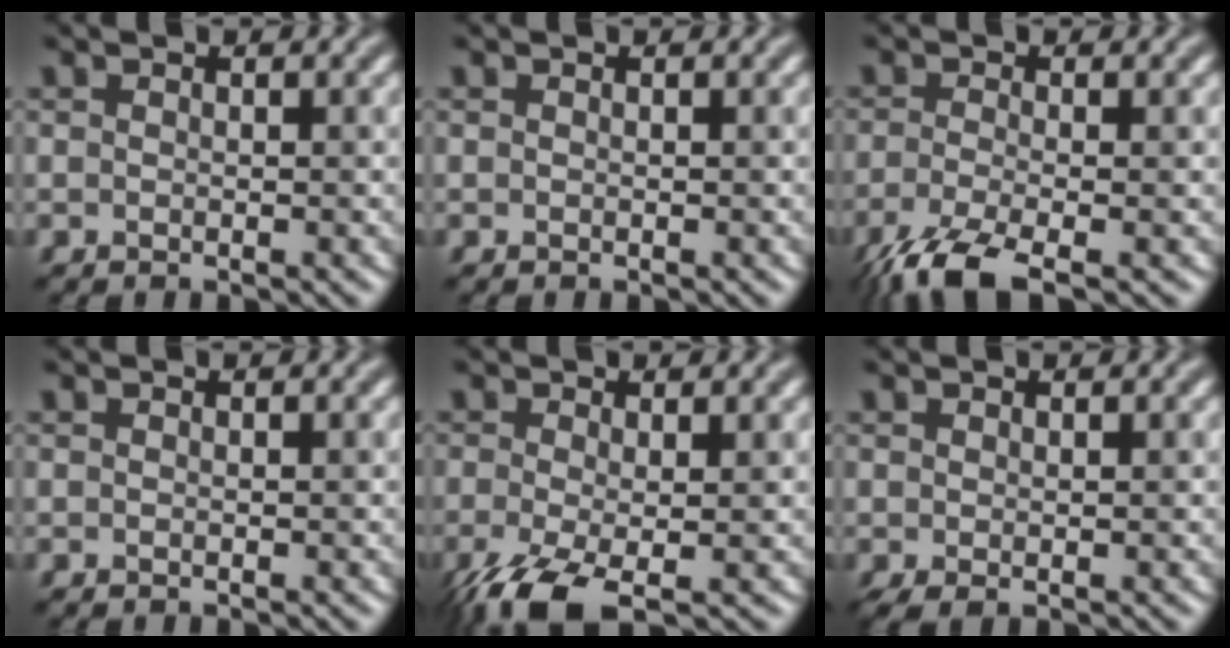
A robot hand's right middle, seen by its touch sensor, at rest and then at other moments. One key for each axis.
{"total": 0.0}
{"total": 5.6, "fx": -3.6, "fy": 1.5, "fz": 4.0, "tx": -0.081, "ty": -0.016, "tz": -0.081}
{"total": 0.0}
{"total": 5.7, "fx": -2.6, "fy": 2.1, "fz": 4.5, "tx": -0.107, "ty": -0.015, "tz": -0.053}
{"total": 1.0, "fx": -0.1, "fy": 0.3, "fz": 0.9, "tx": -0.024, "ty": -0.003, "tz": -0.001}